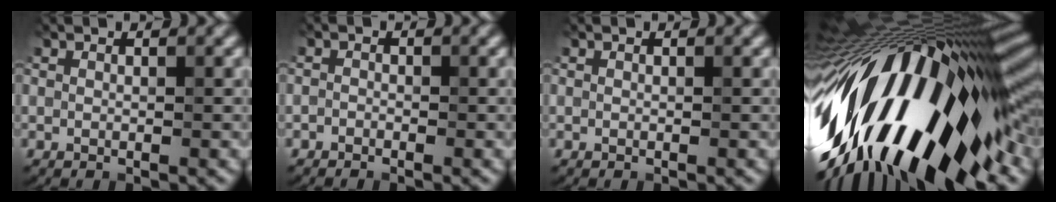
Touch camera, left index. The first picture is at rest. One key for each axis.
{"total": 2.9, "fx": -2.4, "fy": -1.0, "fz": -1.2, "tx": -0.003, "ty": -0.024, "tz": -0.007}
{"total": 0.0}
{"total": 16.3, "fx": -5.3, "fy": 5.7, "fz": 14.3, "tx": -0.274, "ty": -0.016, "tz": -0.060}